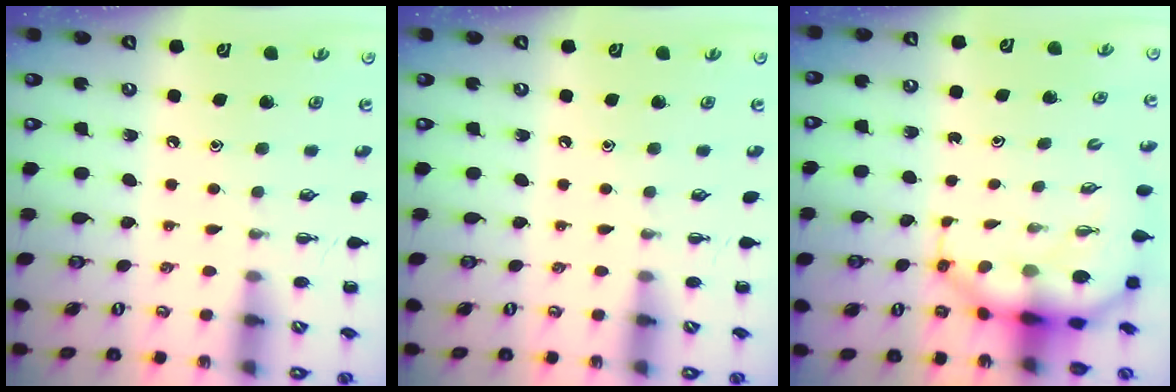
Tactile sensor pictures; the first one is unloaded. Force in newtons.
{"total": 0.0}
{"total": 8.0, "press": 7.7, "slide": 2.1}